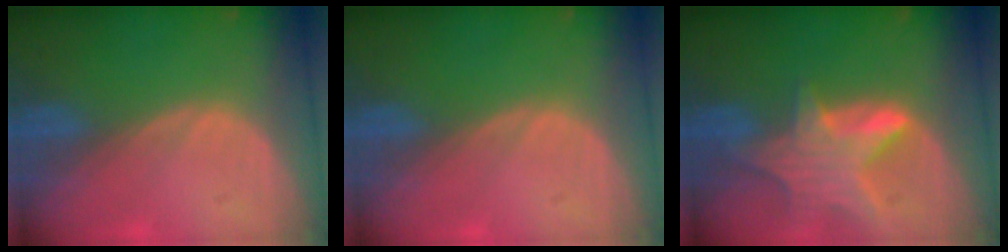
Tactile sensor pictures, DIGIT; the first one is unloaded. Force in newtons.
{"total": 0.0}
{"total": 7.9, "press": 7.2, "slide": 3.3}